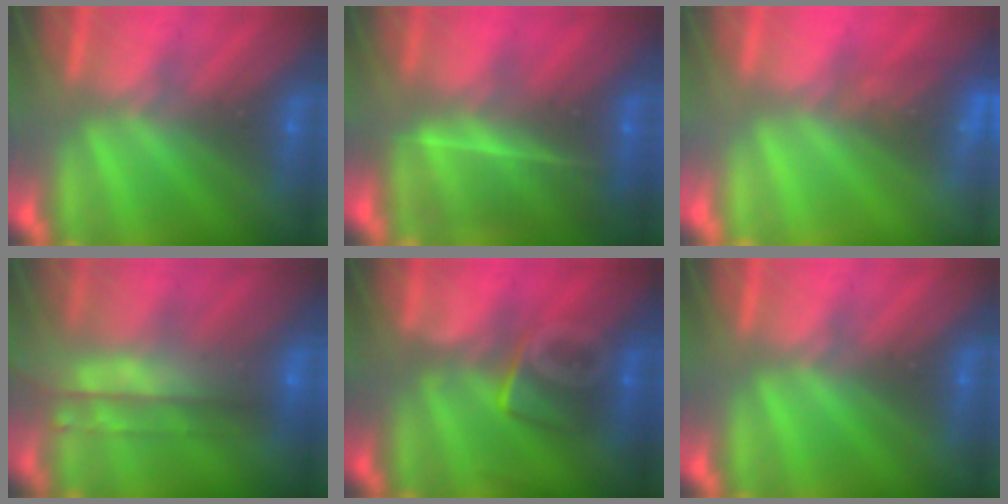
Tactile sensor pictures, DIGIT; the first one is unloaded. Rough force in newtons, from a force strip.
{"total": 7.8}
{"total": 2.6}
{"total": 7.6}
{"total": 9.1}
{"total": 0.0}